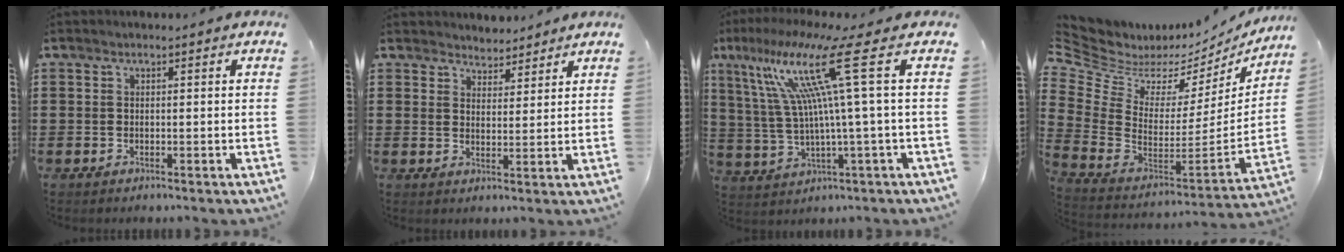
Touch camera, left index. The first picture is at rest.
{"total": 3.5, "force": [3.3, 1.1, -0.4], "torque": [-0.007, -0.005, 0.063]}
{"total": 15.6, "force": [5.4, -0.2, 14.6], "torque": [-0.323, -0.024, 0.062]}
{"total": 4.4, "force": [3.6, 2.4, 0.3], "torque": [-0.042, -0.045, 0.063]}